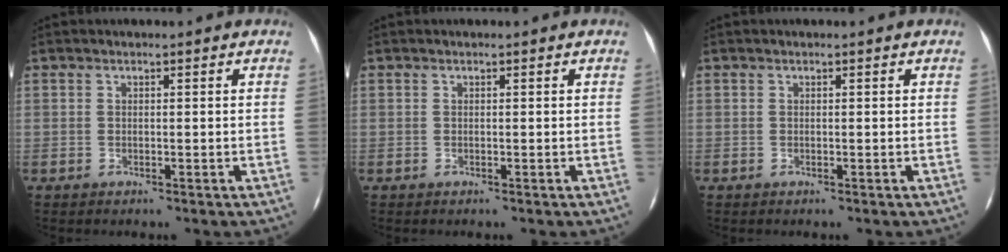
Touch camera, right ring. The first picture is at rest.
{"total": 0.0}
{"total": 0.0}